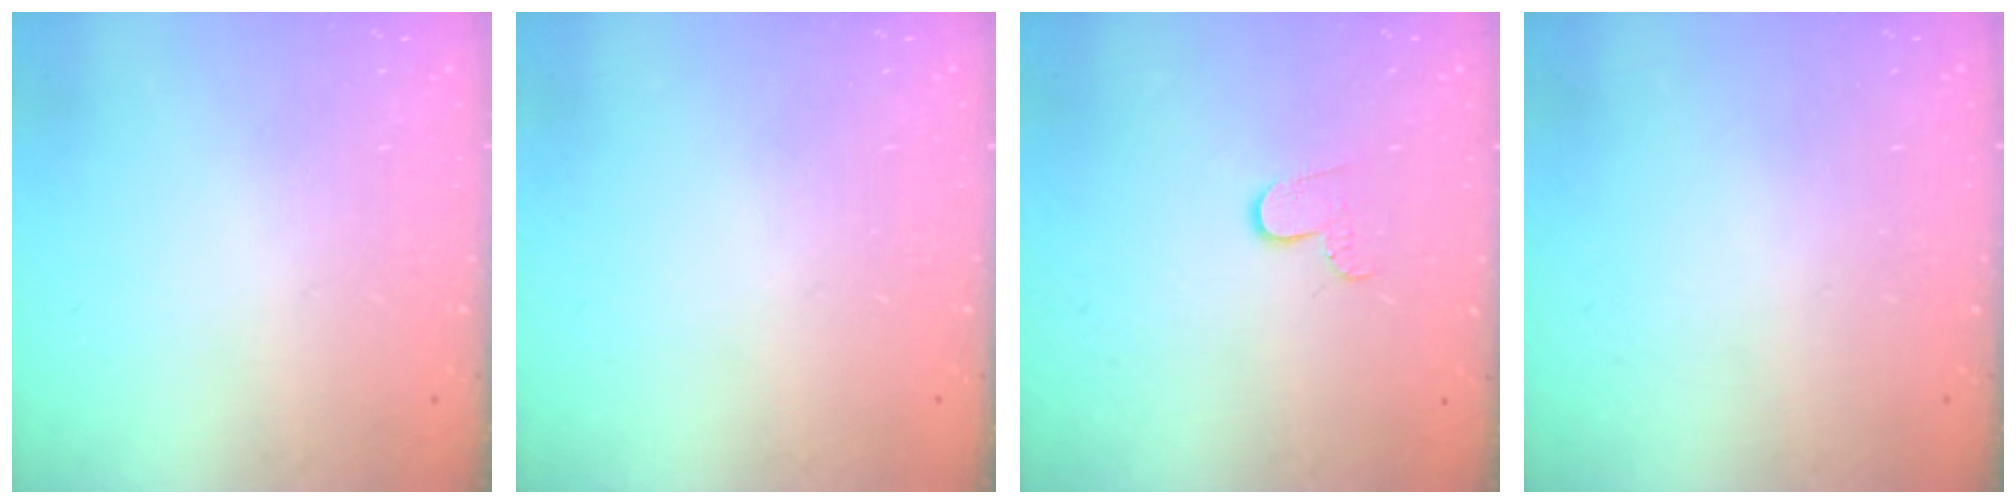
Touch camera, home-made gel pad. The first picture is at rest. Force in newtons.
{"total": 0.0}
{"total": 6.4, "press": 6.4, "slide": 0.5}
{"total": 0.0}